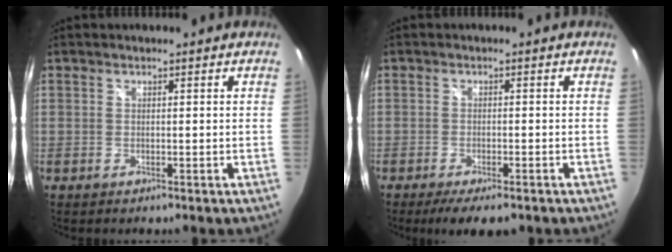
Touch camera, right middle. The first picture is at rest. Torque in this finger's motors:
{"motor_torque": [1.05, -1.09, 0.64, 0.19]}